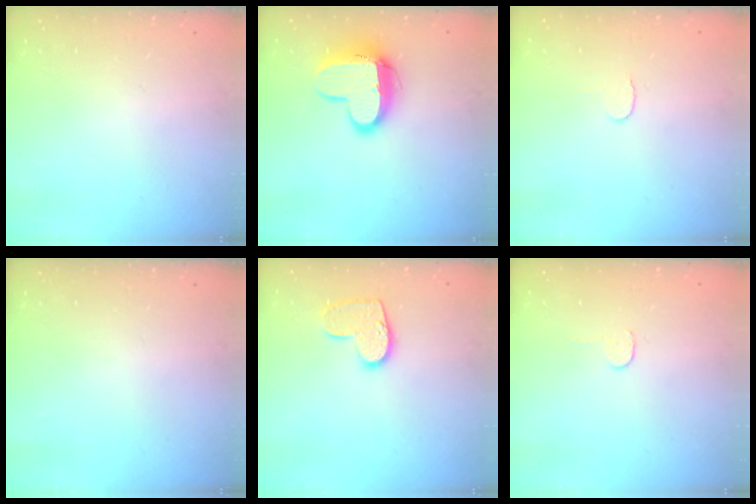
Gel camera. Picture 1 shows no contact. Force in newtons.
{"total": 12.0, "press": 11.9, "slide": 1.1}
{"total": 3.5, "press": 3.5, "slide": 0.4}
{"total": 0.0}
{"total": 10.2, "press": 10.2, "slide": 0.2}
{"total": 2.7, "press": 2.7, "slide": 0.2}